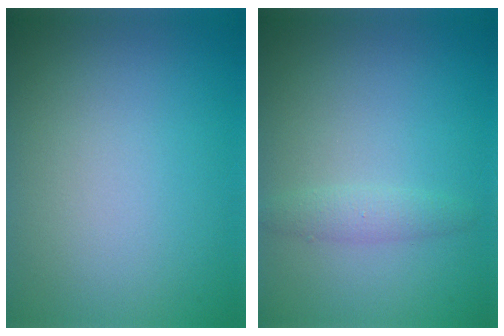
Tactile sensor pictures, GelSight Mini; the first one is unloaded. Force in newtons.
{"total": 1.4, "press": 1.4, "slide": 0.0}